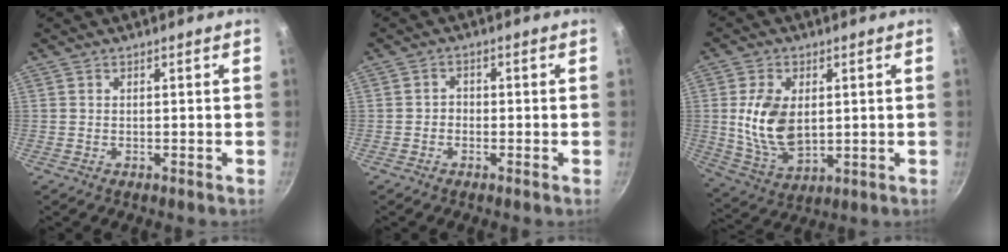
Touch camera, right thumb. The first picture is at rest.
{"total": 1.7, "force": [-0.7, 1.4, 0.7], "torque": [-0.002, 0.011, -0.017]}
{"total": 12.2, "force": [1.3, 7.5, 9.5], "torque": [-0.169, -0.019, 0.034]}